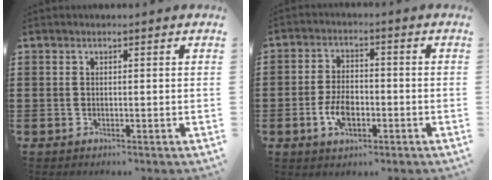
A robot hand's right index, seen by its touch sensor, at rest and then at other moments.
{"total": 5.5, "force": [-1.8, 3.0, 4.1], "torque": [-0.098, 0.000, -0.038]}